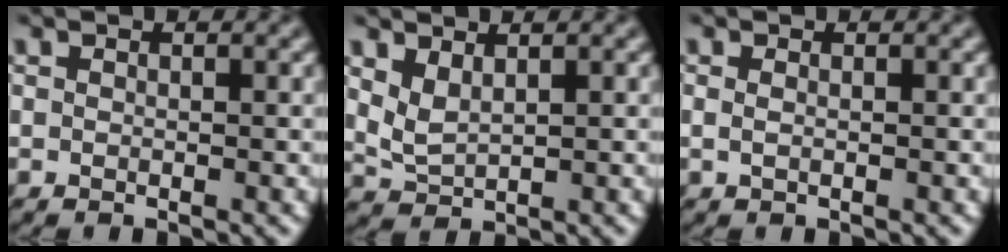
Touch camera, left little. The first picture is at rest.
{"total": 2.0, "force": [1.1, 1.0, 1.4], "torque": [-0.039, -0.003, 0.027]}
{"total": 0.6, "force": [-0.1, 0.3, 0.5], "torque": [-0.015, 0.002, -0.001]}